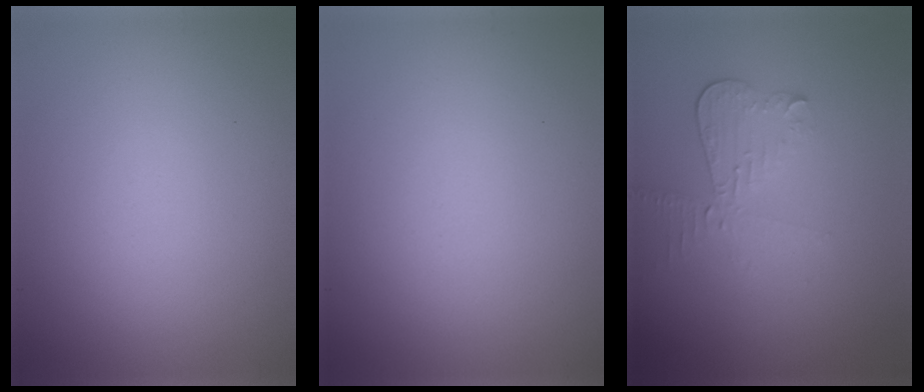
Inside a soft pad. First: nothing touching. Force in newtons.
{"total": 0.0}
{"total": 3.0, "press": 2.6, "slide": 1.4}